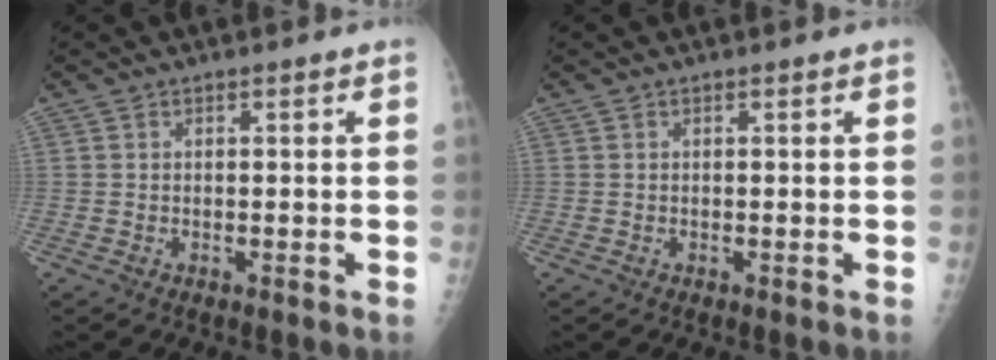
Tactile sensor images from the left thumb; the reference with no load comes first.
{"total": 0.0}